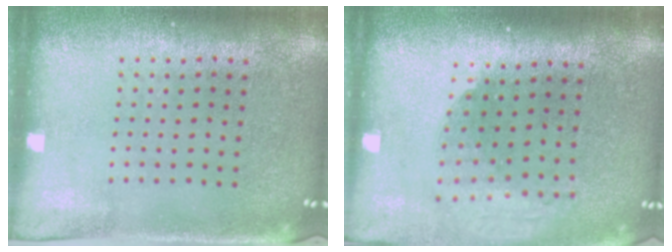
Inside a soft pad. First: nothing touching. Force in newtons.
{"total": 2.0, "press": 1.5, "slide": 1.3}